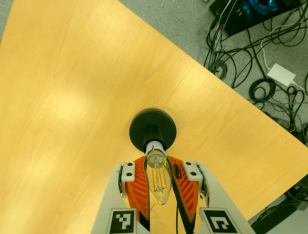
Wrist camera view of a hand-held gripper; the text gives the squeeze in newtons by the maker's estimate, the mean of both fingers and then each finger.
{"total": 17.8, "left": 15.8, "right": 19.9}